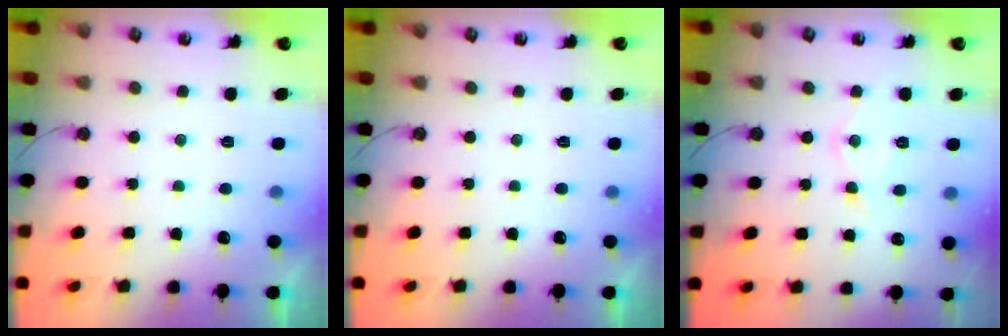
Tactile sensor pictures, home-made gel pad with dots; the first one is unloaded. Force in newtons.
{"total": 0.0}
{"total": 9.7, "press": 9.7, "slide": 0.7}